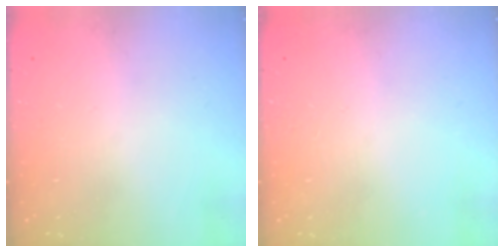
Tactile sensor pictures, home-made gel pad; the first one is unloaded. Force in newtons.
{"total": 0.0}